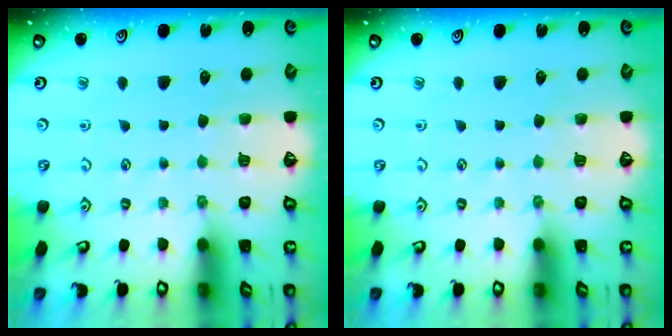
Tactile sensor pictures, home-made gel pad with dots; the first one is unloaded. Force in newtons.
{"total": 0.0}